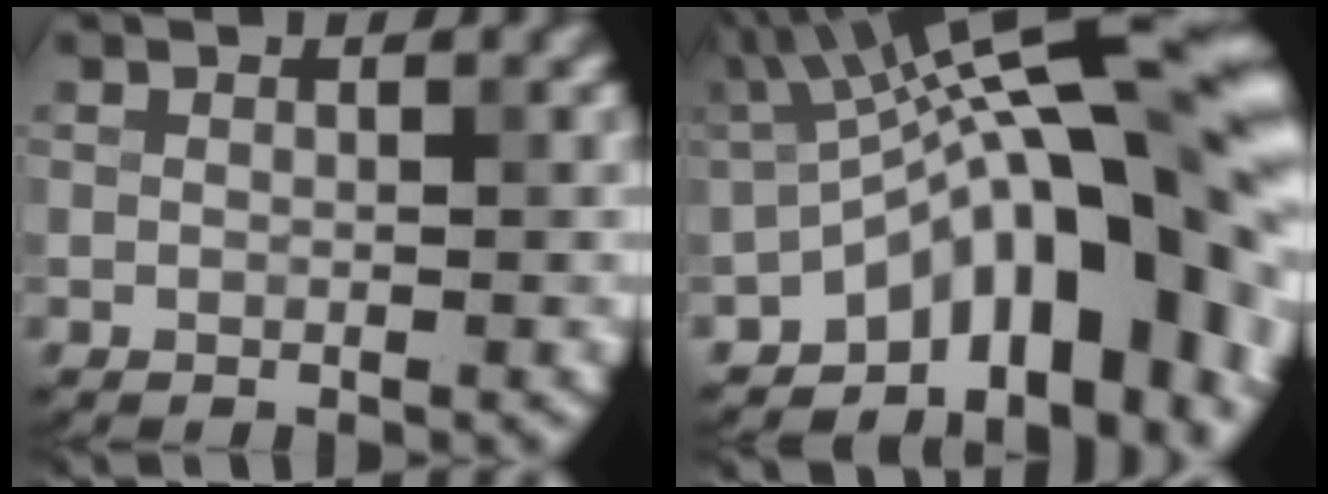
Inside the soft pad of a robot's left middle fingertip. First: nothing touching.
{"total": 16.5, "force": [-3.2, 6.4, 14.9], "torque": [-0.163, 0.052, -0.054]}